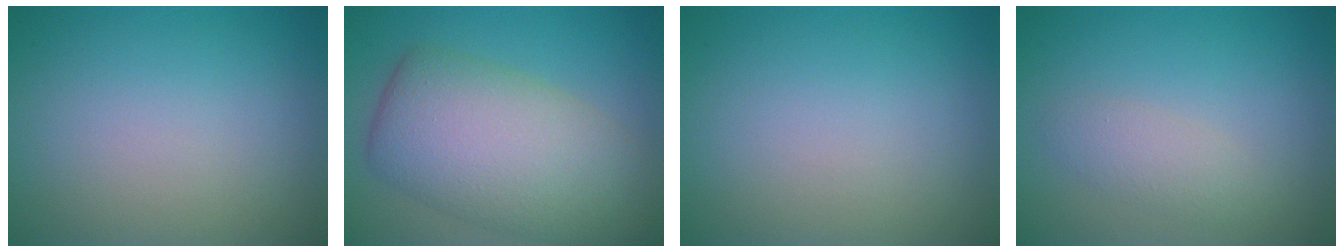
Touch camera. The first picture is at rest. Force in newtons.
{"total": 9.8, "press": 9.8, "slide": 0.4}
{"total": 0.0}
{"total": 1.9, "press": 1.9, "slide": 0.0}